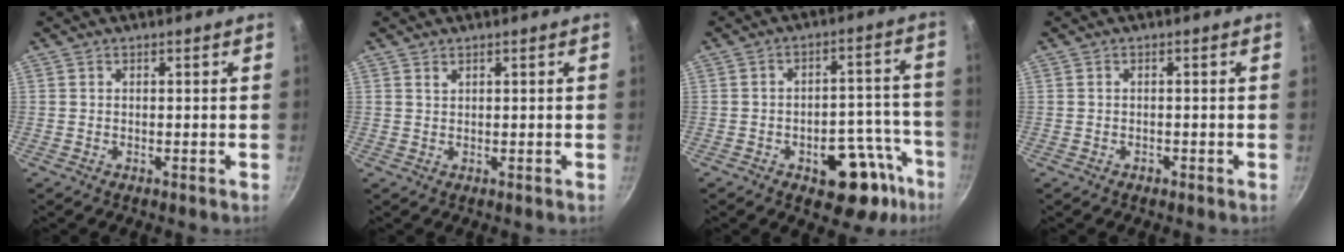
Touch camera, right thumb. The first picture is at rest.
{"total": 0.7, "force": [0.6, 0.2, 0.3], "torque": [-0.005, -0.003, 0.014]}
{"total": 13.5, "force": [-7.1, 6.7, 9.3], "torque": [-0.084, 0.061, -0.087]}
{"total": 0.7, "force": [-0.4, 0.5, 0.3], "torque": [-0.003, 0.001, -0.009]}